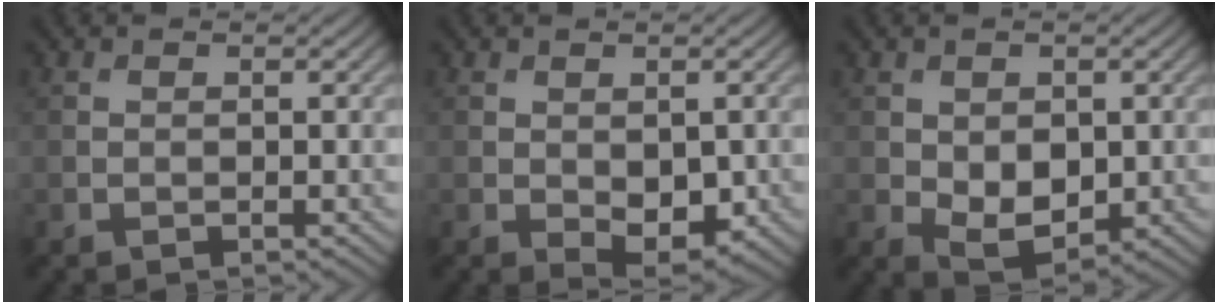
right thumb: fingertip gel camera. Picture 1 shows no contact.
{"total": 4.2, "force": [-0.9, 2.4, 3.4], "torque": [-0.056, -0.016, -0.005]}
{"total": 5.2, "force": [-0.4, 3.5, 3.8], "torque": [-0.078, -0.014, 0.002]}